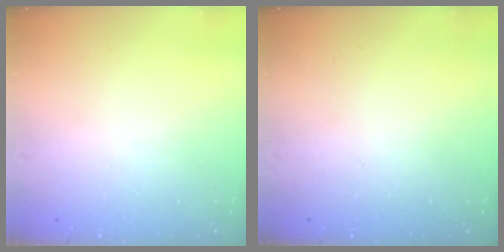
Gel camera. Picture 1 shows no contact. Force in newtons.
{"total": 0.0}